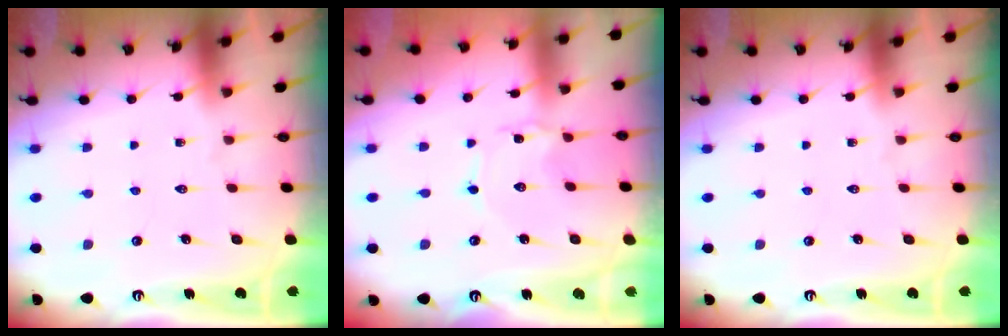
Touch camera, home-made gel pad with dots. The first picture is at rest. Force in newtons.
{"total": 0.6, "press": 0.6, "slide": 0.1}
{"total": 0.0}